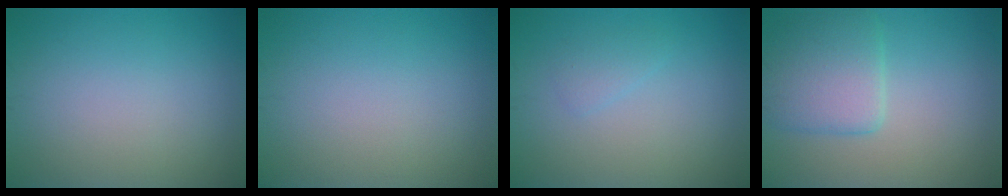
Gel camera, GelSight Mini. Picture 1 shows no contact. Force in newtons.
{"total": 0.0}
{"total": 1.1, "press": 1.1, "slide": 0.1}
{"total": 4.6, "press": 4.6, "slide": 0.5}